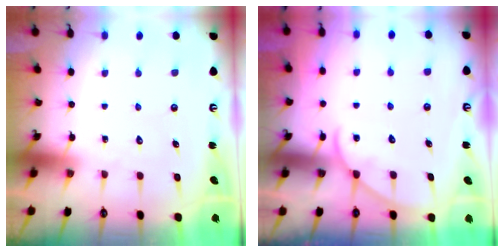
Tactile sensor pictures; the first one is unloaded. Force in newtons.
{"total": 2.8, "press": 2.8, "slide": 0.3}